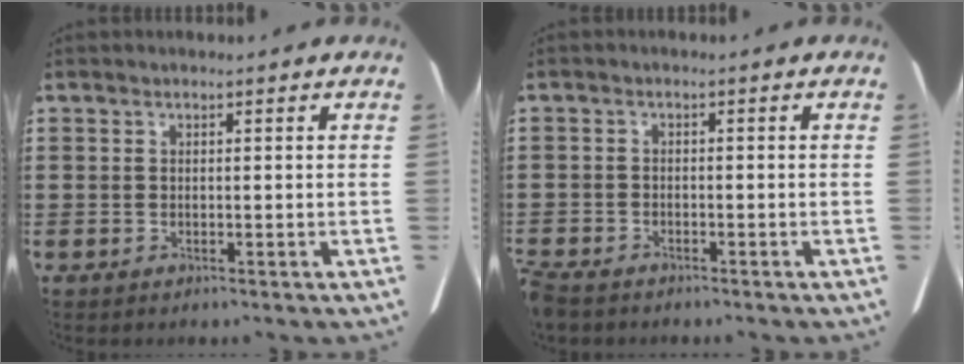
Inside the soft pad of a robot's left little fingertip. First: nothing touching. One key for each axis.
{"total": 1.5, "fx": -1.5, "fy": 0.2, "fz": 0.2, "tx": -0.014, "ty": 0.000, "tz": -0.034}